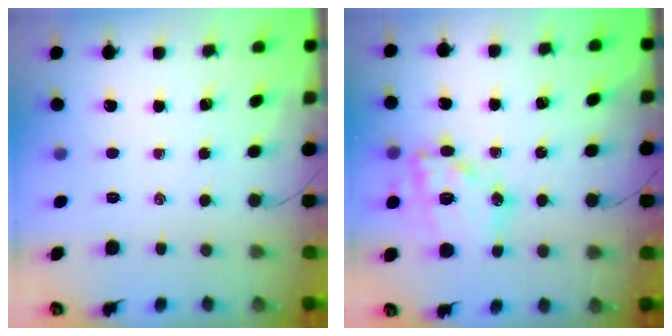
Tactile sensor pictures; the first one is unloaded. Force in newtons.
{"total": 17.4, "press": 17.1, "slide": 3.1}